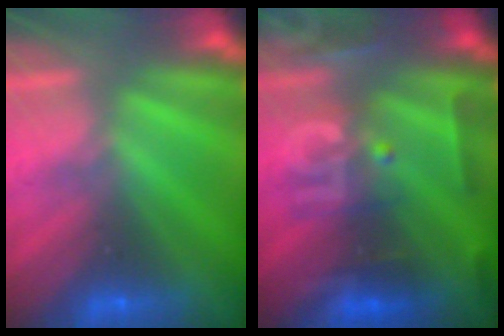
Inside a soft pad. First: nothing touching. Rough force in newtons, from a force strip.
{"total": 2.8}